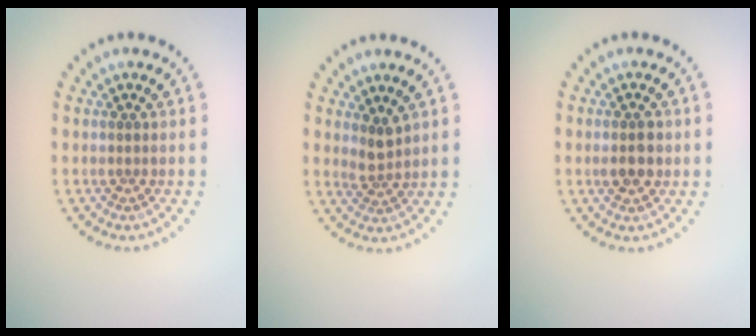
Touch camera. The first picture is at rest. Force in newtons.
{"total": 1.9, "press": 1.4, "slide": 1.3}
{"total": 2.7, "press": 2.7, "slide": 0.2}